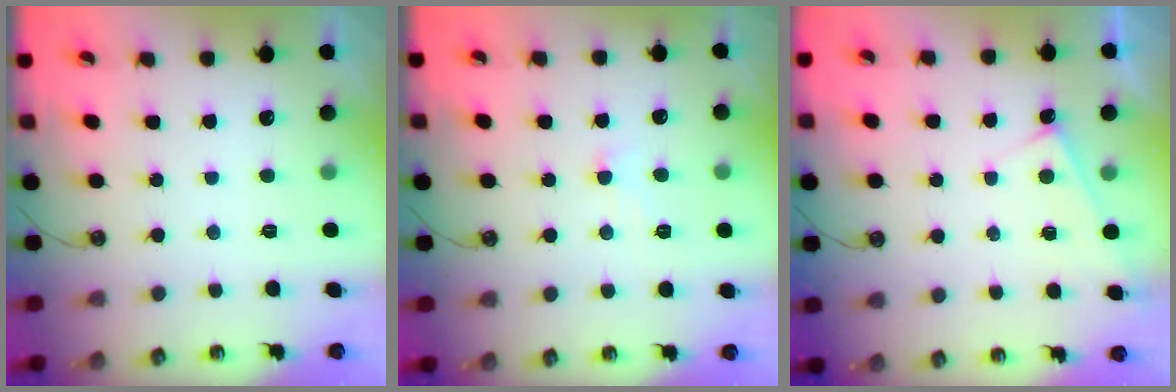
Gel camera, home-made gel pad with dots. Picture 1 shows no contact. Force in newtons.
{"total": 1.3, "press": 1.2, "slide": 0.4}
{"total": 3.2, "press": 3.2, "slide": 0.3}